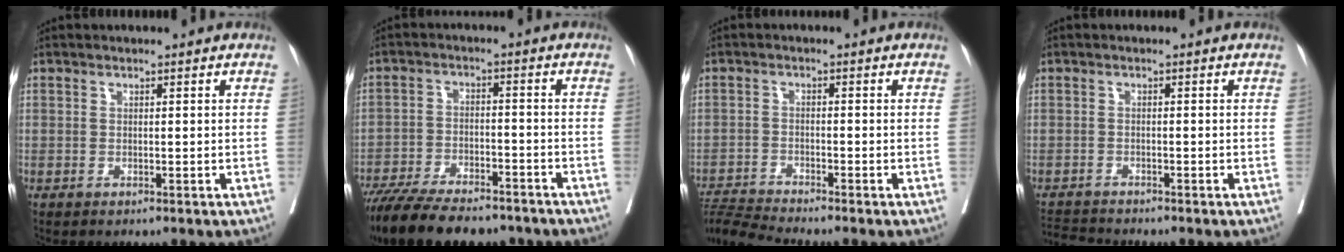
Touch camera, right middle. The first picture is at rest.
{"total": 17.1, "force": [-14.3, 4.7, 8.1], "torque": [-0.161, -0.017, -0.222]}
{"total": 5.1, "force": [-4.7, -2.0, 0.2], "torque": [-0.015, -0.011, -0.091]}
{"total": 3.3, "force": [-3.3, -0.4, -0.1], "torque": [0.001, -0.019, -0.060]}